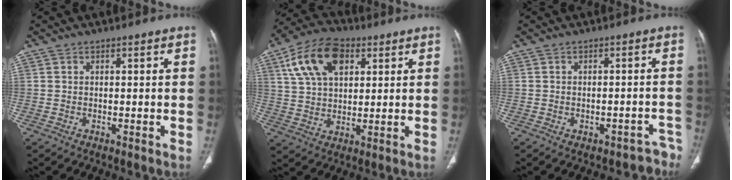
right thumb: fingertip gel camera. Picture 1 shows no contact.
{"total": 14.3, "force": [5.8, 8.6, 9.8], "torque": [-0.167, 0.001, 0.104]}
{"total": 4.5, "force": [-3.4, 2.8, 1.0], "torque": [0.014, 0.043, -0.042]}